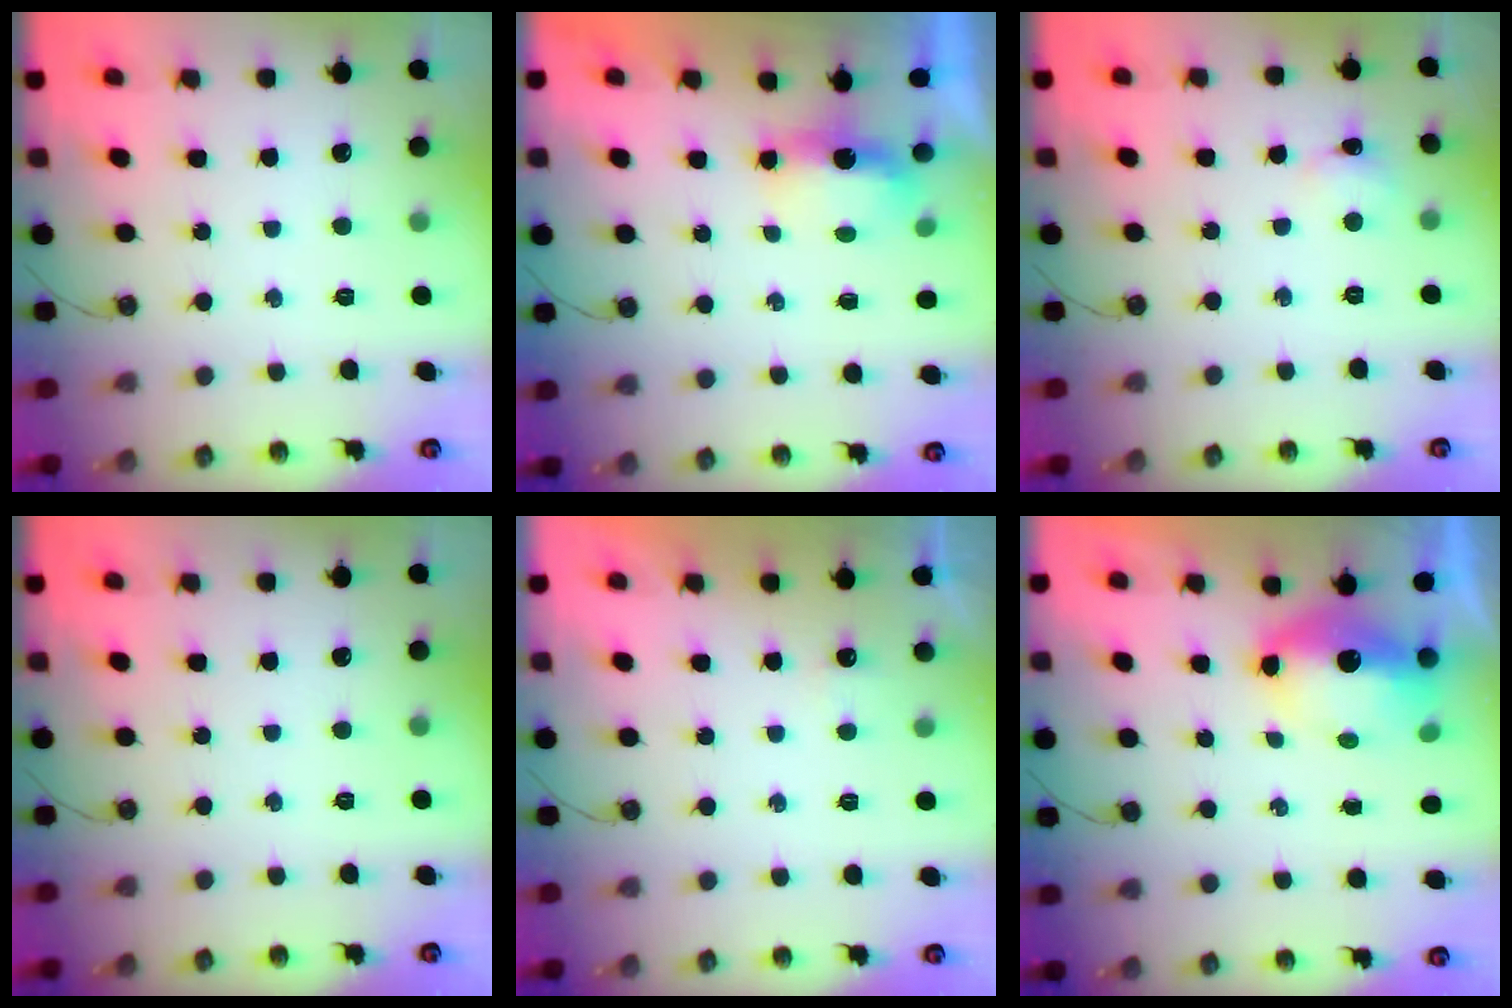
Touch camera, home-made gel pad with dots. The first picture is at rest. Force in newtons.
{"total": 5.0, "press": 4.9, "slide": 0.6}
{"total": 2.7, "press": 2.6, "slide": 0.5}
{"total": 0.0}
{"total": 2.2, "press": 2.1, "slide": 0.4}
{"total": 8.2, "press": 8.2, "slide": 0.4}